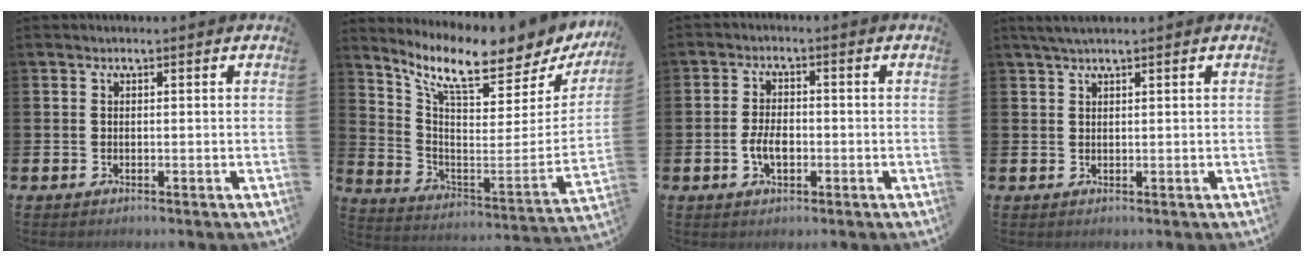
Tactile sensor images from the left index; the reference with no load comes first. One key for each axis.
{"total": 9.9, "fx": 8.2, "fy": 1.9, "fz": 5.2, "tx": -0.127, "ty": -0.071, "tz": 0.134}
{"total": 3.7, "fx": -0.8, "fy": 2.1, "fz": 2.9, "tx": -0.050, "ty": -0.001, "tz": -0.019}
{"total": 1.9, "fx": 1.5, "fy": 0.1, "fz": 1.1, "tx": -0.030, "ty": 0.007, "tz": 0.028}